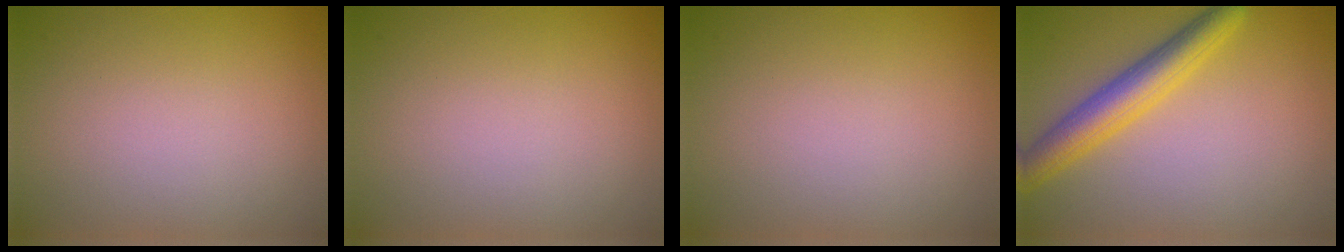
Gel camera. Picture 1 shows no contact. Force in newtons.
{"total": 0.0}
{"total": 0.0}
{"total": 4.5, "press": 4.5, "slide": 0.2}